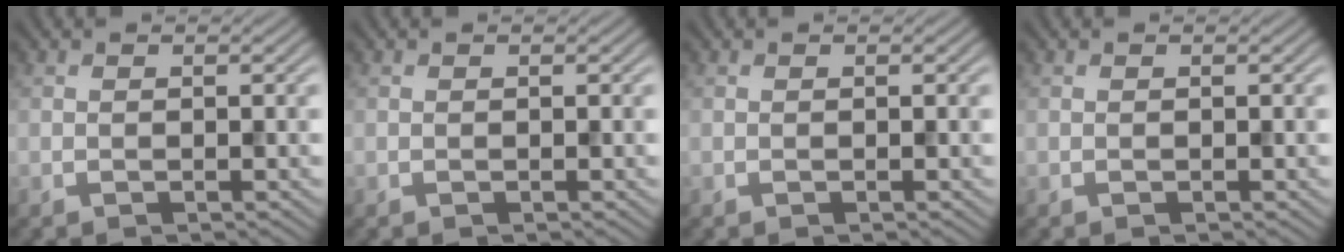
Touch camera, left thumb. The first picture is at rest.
{"total": 0.0}
{"total": 0.0}
{"total": 0.0}